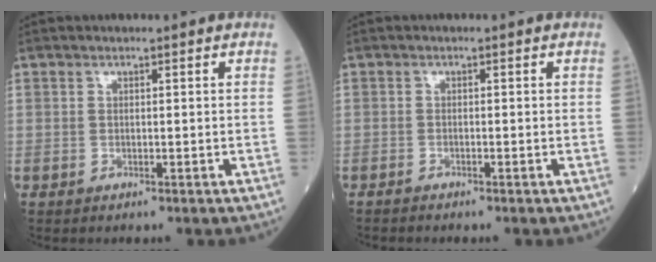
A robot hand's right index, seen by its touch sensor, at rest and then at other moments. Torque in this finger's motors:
{"motor_torque": [0.09, 0.00, -0.04, 0.01]}